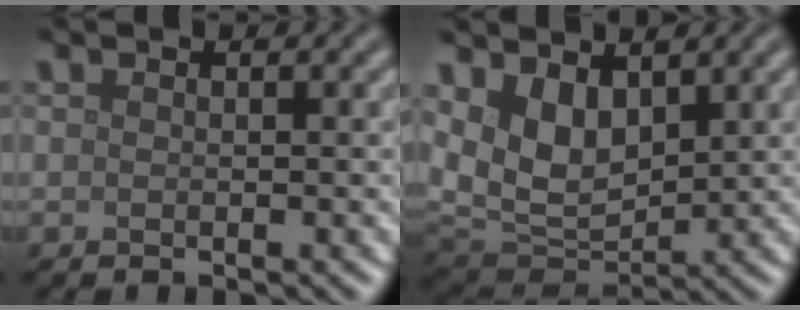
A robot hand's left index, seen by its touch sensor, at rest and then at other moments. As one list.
[{"total": 6.3, "force": [2.3, 4.0, 4.3], "torque": [-0.090, -0.018, 0.045]}]